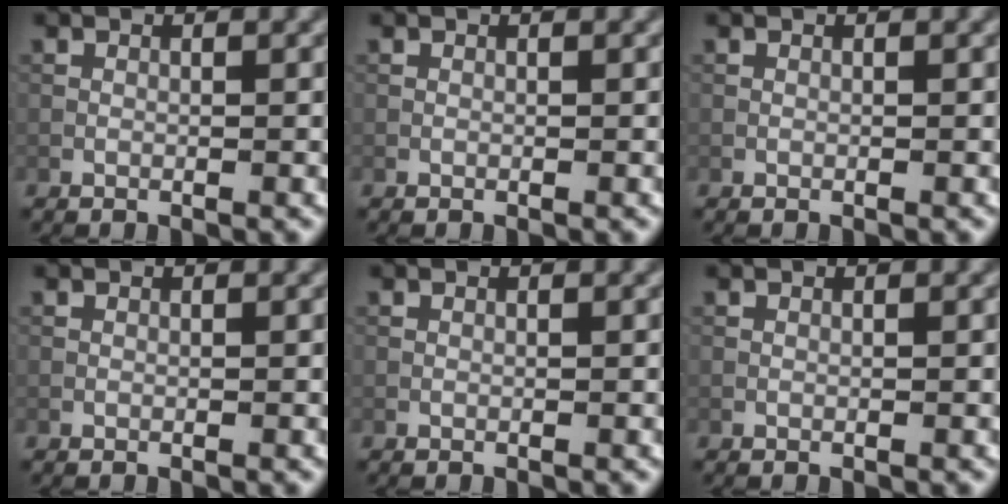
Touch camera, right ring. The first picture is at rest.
{"total": 0.0}
{"total": 0.0}
{"total": 0.0}
{"total": 0.0}
{"total": 0.0}